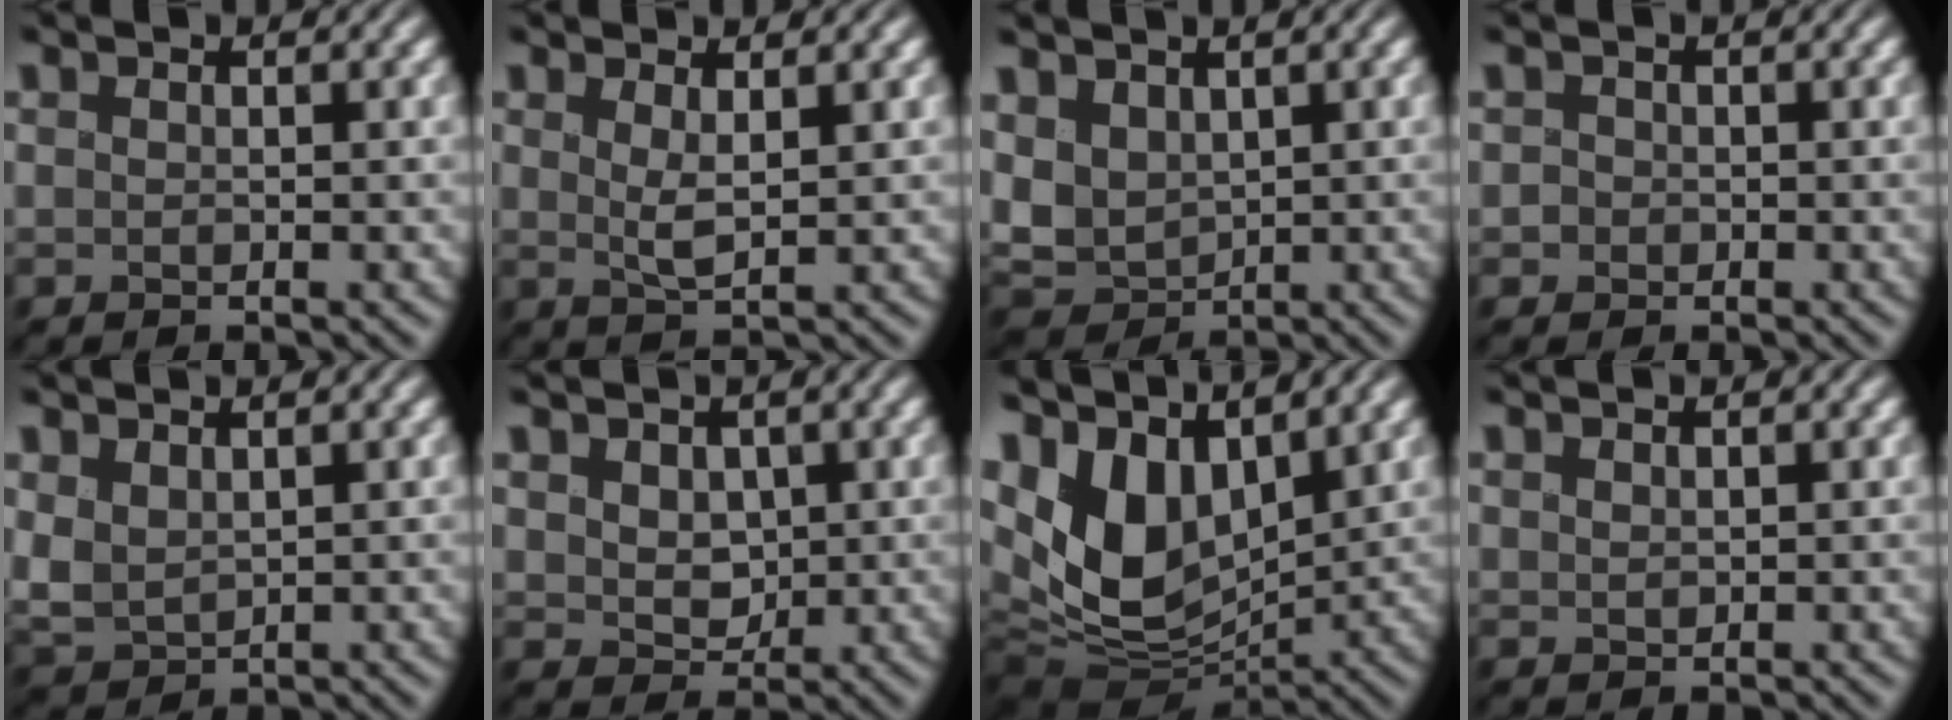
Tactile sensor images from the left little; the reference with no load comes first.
{"total": 1.4, "force": [0.3, 0.1, 1.4], "torque": [-0.033, -0.007, 0.012]}
{"total": 4.4, "force": [0.8, 3.2, 2.9], "torque": [-0.092, 0.002, 0.021]}
{"total": 0.8, "force": [-0.5, 0.4, -0.4], "torque": [0.000, -0.002, 0.001]}
{"total": 2.7, "force": [0.7, 1.8, 2.0], "torque": [-0.064, 0.002, 0.024]}
{"total": 3.0, "force": [0.9, 2.5, 1.5], "torque": [-0.051, 0.000, 0.028]}
{"total": 10.4, "force": [2.3, 6.6, 7.7], "torque": [-0.183, 0.000, 0.052]}
{"total": 0.0}